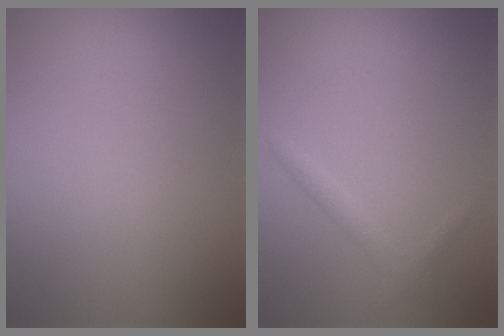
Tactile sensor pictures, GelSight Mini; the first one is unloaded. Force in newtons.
{"total": 1.2, "press": 1.2, "slide": 0.1}